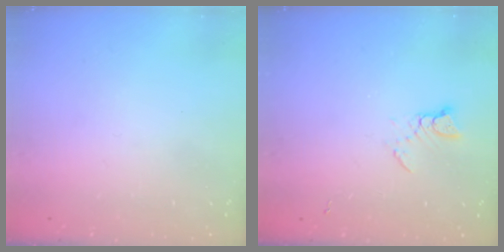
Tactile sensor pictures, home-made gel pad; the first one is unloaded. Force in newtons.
{"total": 4.4, "press": 4.3, "slide": 0.7}